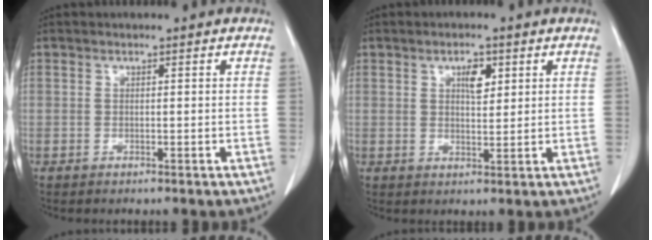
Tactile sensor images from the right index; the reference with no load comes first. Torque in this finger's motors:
{"motor_torque": [0.16, 0.16, 0.00, 0.03]}